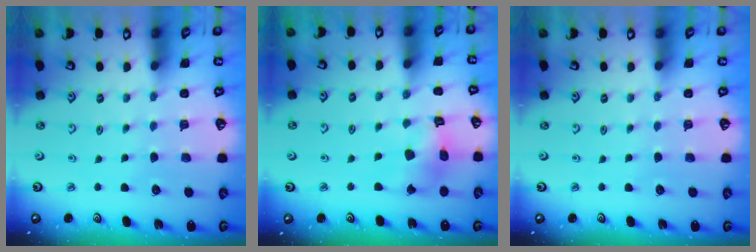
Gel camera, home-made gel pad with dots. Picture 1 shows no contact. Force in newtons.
{"total": 10.0, "press": 9.9, "slide": 1.0}
{"total": 0.0}